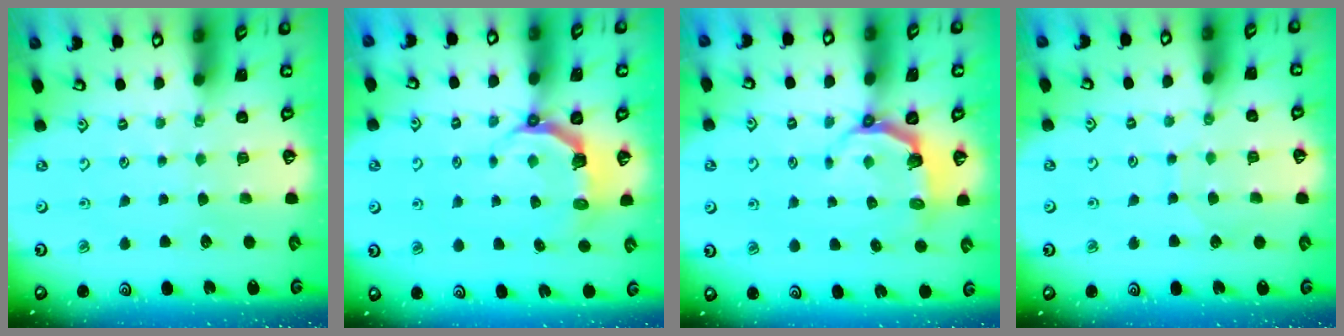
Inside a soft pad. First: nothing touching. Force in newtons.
{"total": 5.4, "press": 3.7, "slide": 3.9}
{"total": 4.5, "press": 2.9, "slide": 3.4}
{"total": 3.8, "press": 3.7, "slide": 0.4}